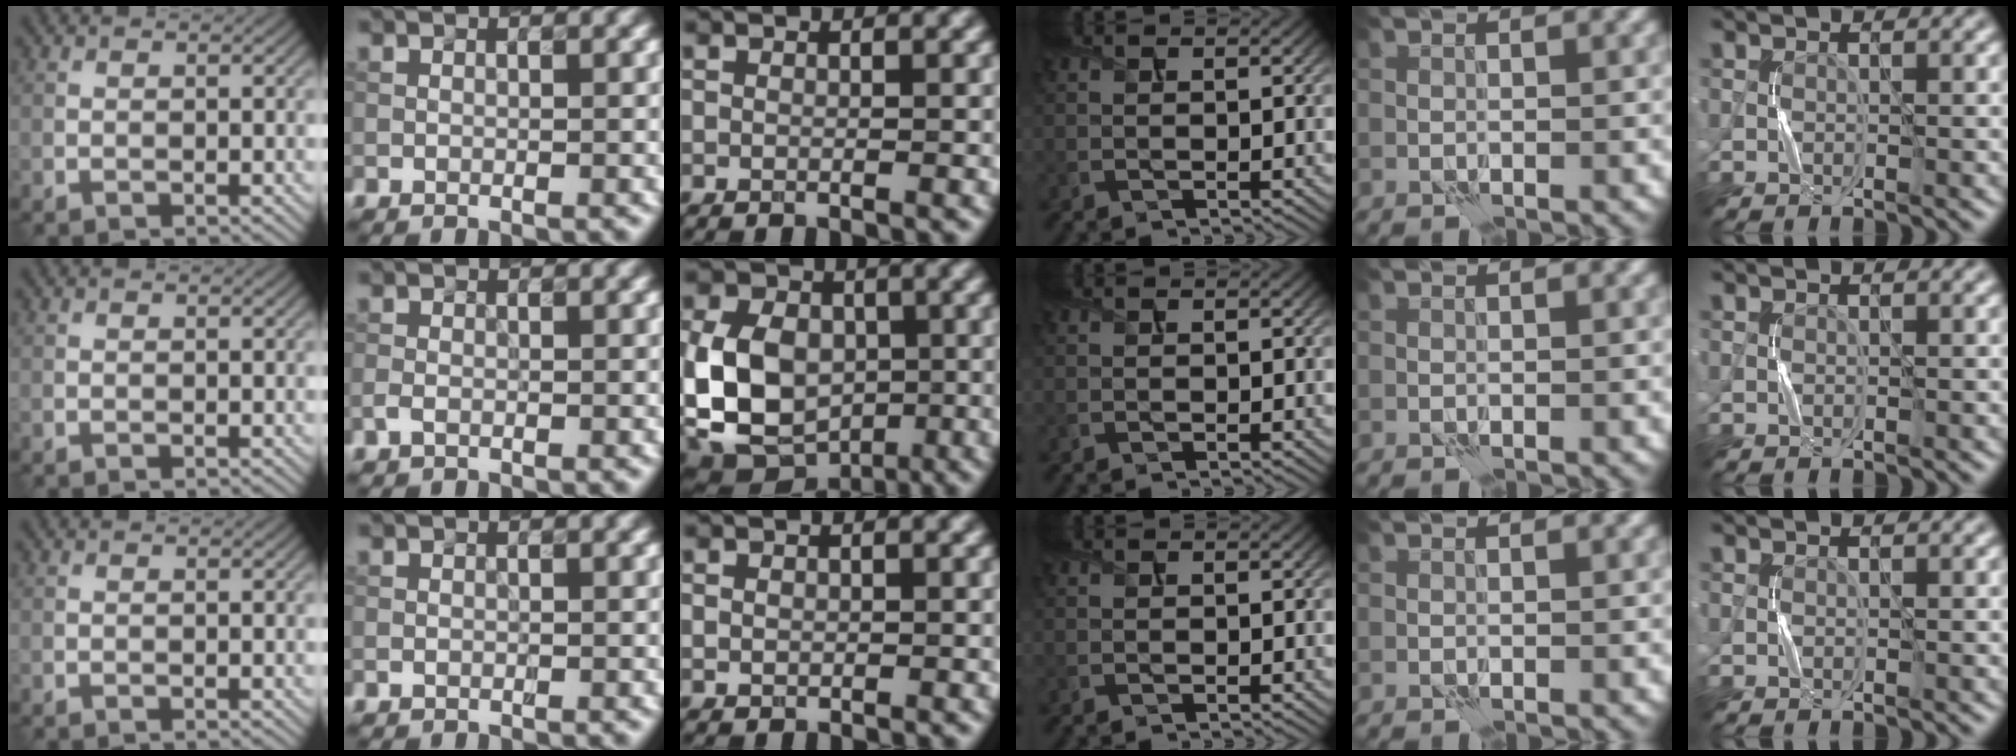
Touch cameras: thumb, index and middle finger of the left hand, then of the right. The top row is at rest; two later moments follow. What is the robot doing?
{"motion": "press", "object": "button"}